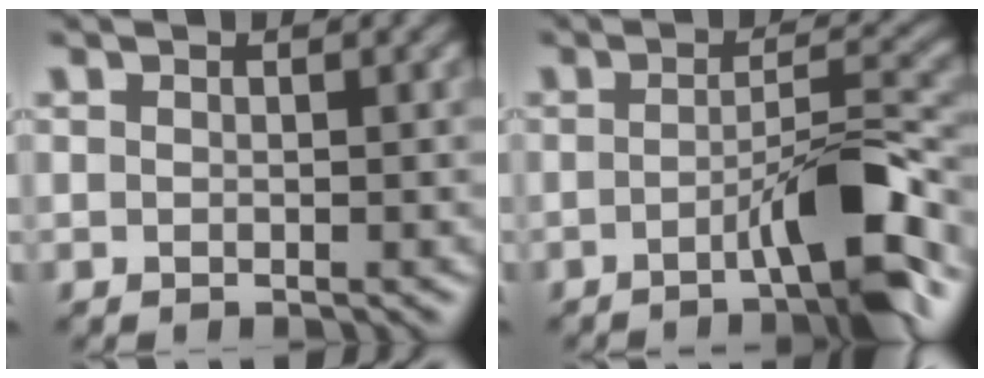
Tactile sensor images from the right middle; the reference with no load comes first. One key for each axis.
{"total": 5.8, "fx": -2.4, "fy": 0.7, "fz": 5.2, "tx": -0.072, "ty": 0.011, "tz": -0.048}